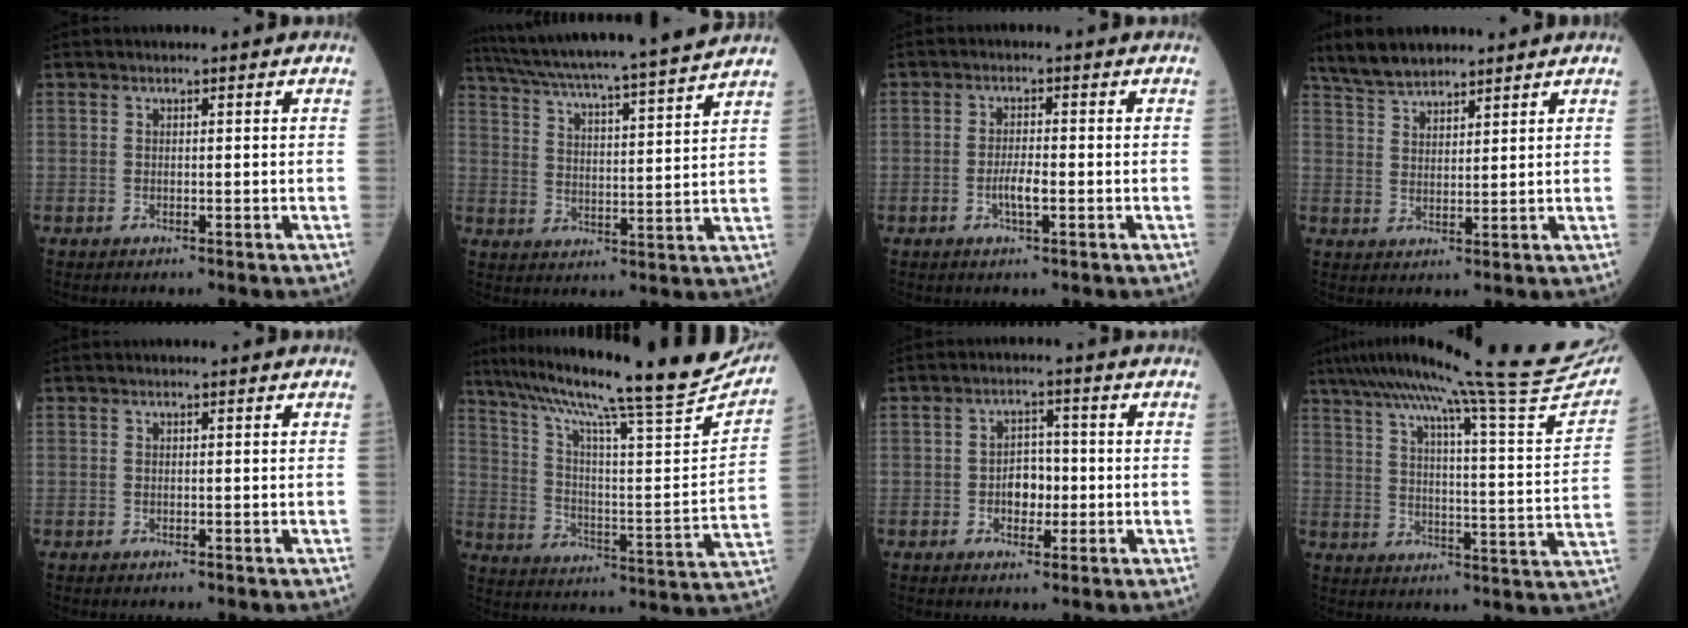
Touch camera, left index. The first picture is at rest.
{"total": 19.9, "force": [17.9, -1.1, 8.8], "torque": [-0.159, -0.009, 0.262]}
{"total": 2.8, "force": [-0.9, 0.5, 2.6], "torque": [-0.053, 0.001, -0.017]}
{"total": 7.1, "force": [6.3, 1.7, 2.9], "torque": [-0.067, 0.021, 0.124]}
{"total": 0.0}
{"total": 27.4, "force": [23.4, 0.6, 14.2], "torque": [-0.239, -0.049, 0.328]}
{"total": 4.0, "force": [-0.8, 2.6, 2.9], "torque": [-0.047, 0.010, -0.014]}
{"total": 27.0, "force": [23.8, -1.3, 12.7], "torque": [-0.204, -0.064, 0.308]}